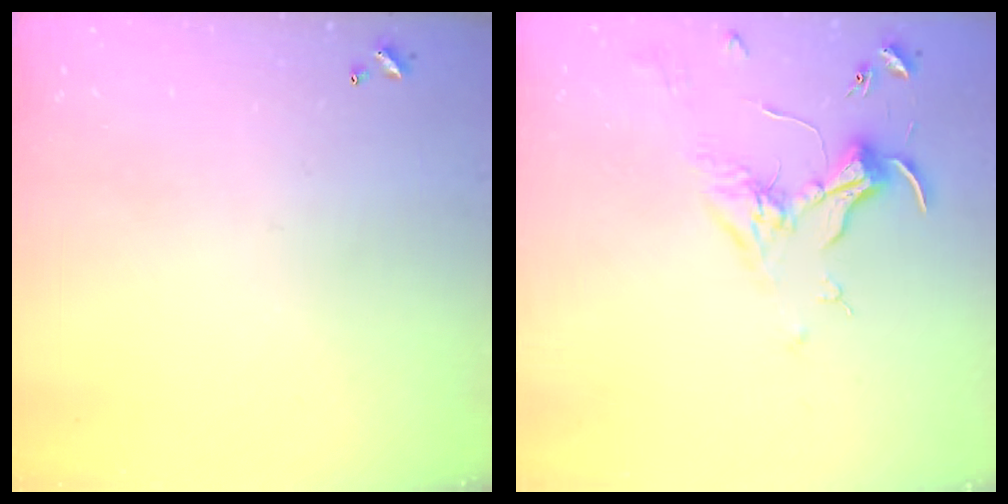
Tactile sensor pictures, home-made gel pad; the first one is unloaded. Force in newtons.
{"total": 1.7, "press": 1.5, "slide": 0.8}